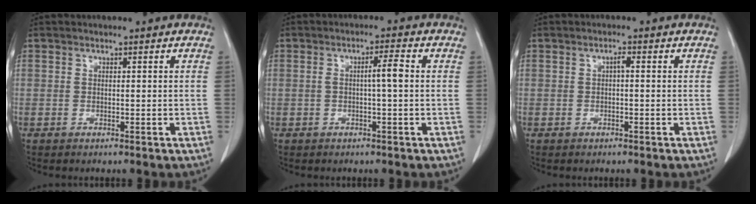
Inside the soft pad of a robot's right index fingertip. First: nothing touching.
{"total": 3.1, "force": [0.0, 0.1, 3.1], "torque": [-0.054, 0.005, -0.001]}
{"total": 1.0, "force": [0.0, 0.2, 1.0], "torque": [-0.016, 0.003, 0.000]}